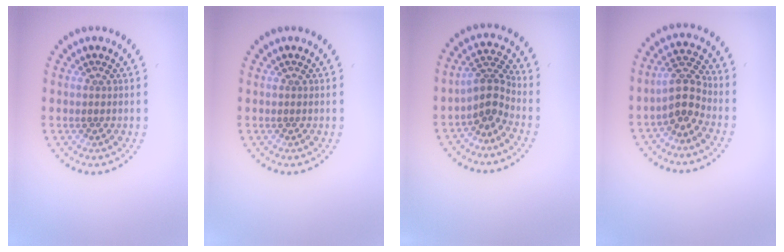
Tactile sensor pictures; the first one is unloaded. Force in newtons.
{"total": 0.0}
{"total": 2.9, "press": 2.0, "slide": 2.1}
{"total": 3.1, "press": 2.7, "slide": 1.5}